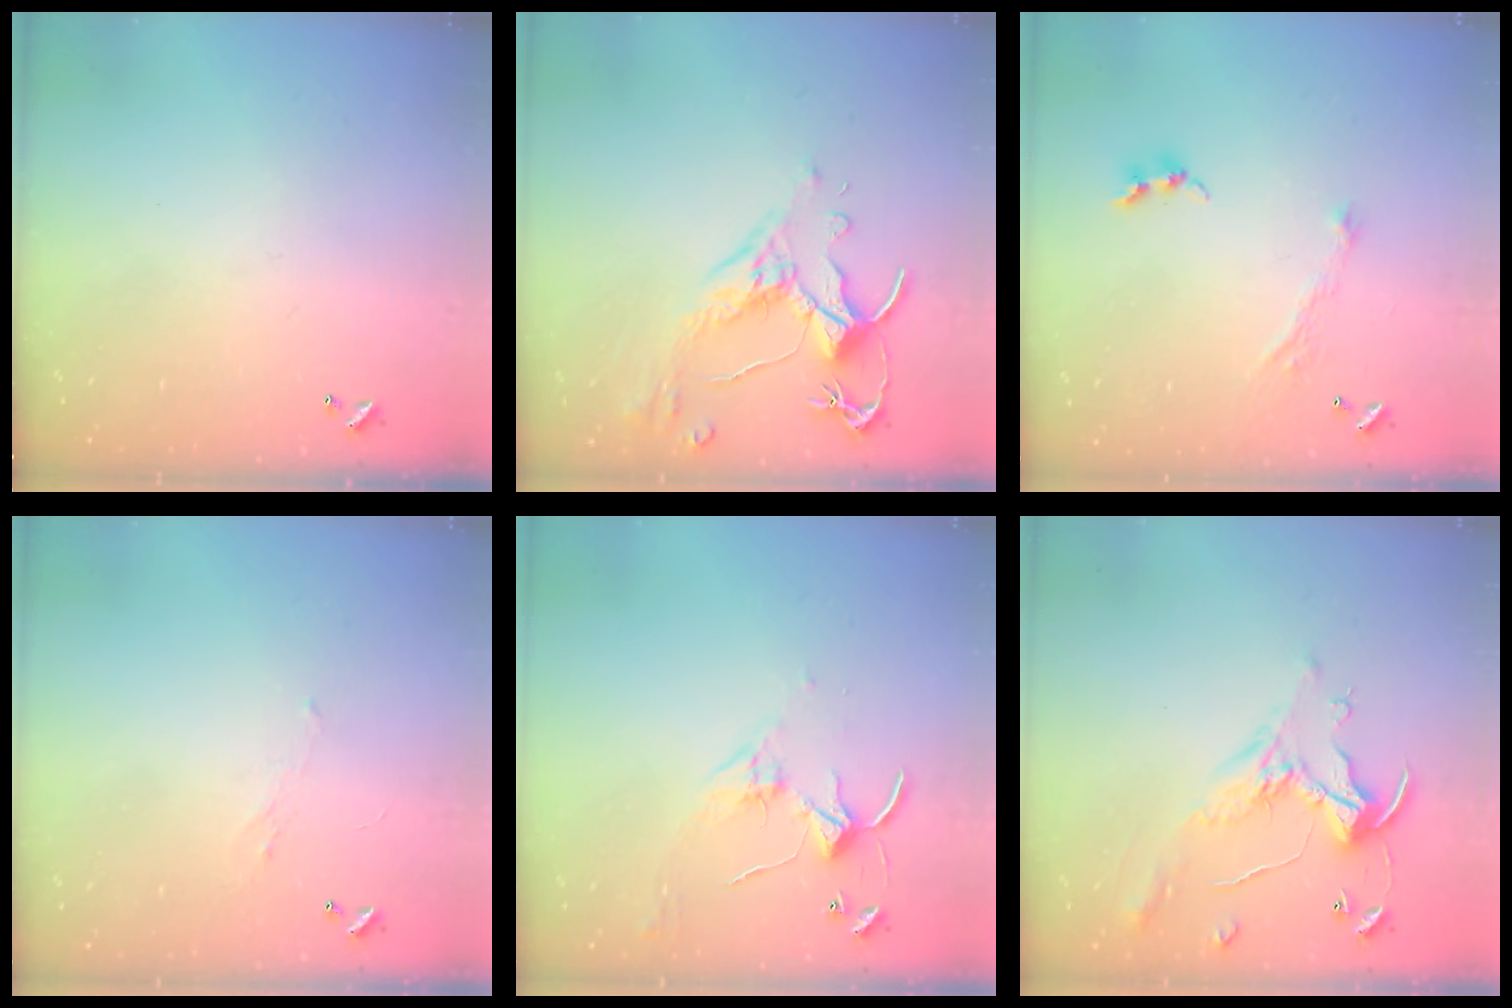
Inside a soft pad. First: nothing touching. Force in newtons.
{"total": 2.5, "press": 2.2, "slide": 1.3}
{"total": 2.9, "press": 2.8, "slide": 0.4}
{"total": 1.3, "press": 1.1, "slide": 0.7}
{"total": 4.2, "press": 4.1, "slide": 0.5}
{"total": 1.1, "press": 0.8, "slide": 0.9}